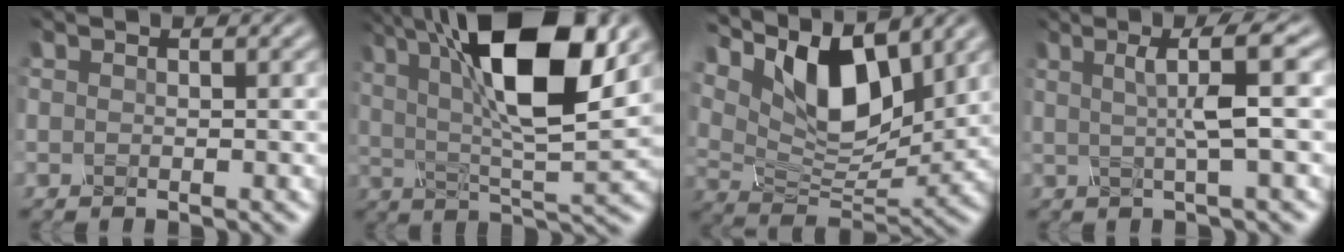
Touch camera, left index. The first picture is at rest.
{"total": 13.0, "force": [4.8, 4.2, 11.3], "torque": [-0.189, 0.009, 0.078]}
{"total": 9.6, "force": [4.9, 4.6, 6.9], "torque": [-0.125, -0.001, 0.086]}
{"total": 4.1, "force": [0.5, 0.6, 4.0], "torque": [-0.055, 0.009, 0.005]}